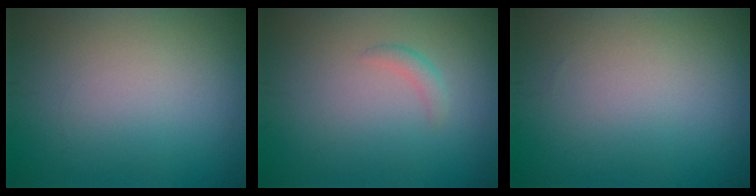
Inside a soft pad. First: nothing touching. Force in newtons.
{"total": 1.0, "press": 1.0, "slide": 0.0}
{"total": 0.0}